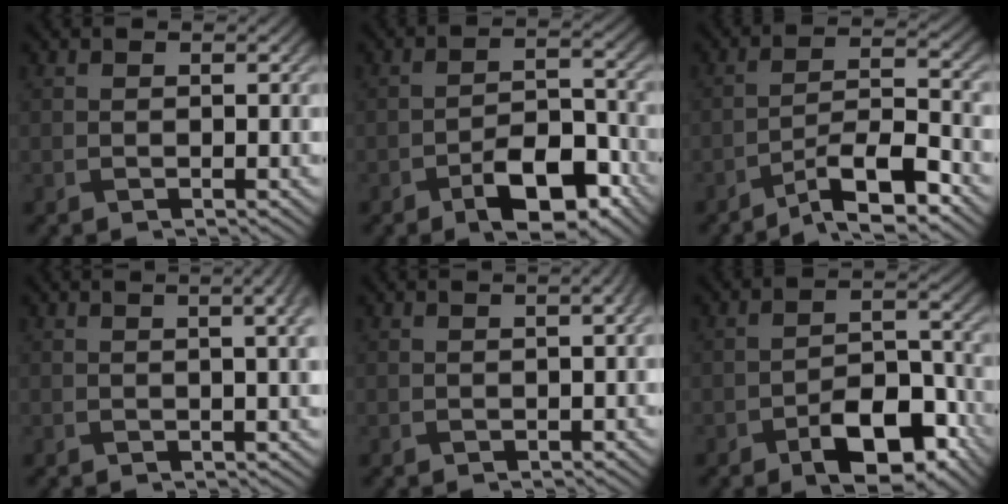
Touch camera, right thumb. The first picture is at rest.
{"total": 8.5, "force": [-4.8, 3.8, 5.9], "torque": [-0.086, 0.005, -0.081]}
{"total": 9.2, "force": [-6.5, 2.2, 6.1], "torque": [-0.103, 0.006, -0.118]}
{"total": 4.9, "force": [1.5, 1.3, 4.4], "torque": [-0.052, 0.016, 0.012]}
{"total": 1.9, "force": [0.7, 0.5, 1.7], "torque": [-0.024, 0.008, 0.004]}
{"total": 9.2, "force": [-5.0, 4.5, 6.3], "torque": [-0.091, -0.001, -0.081]}